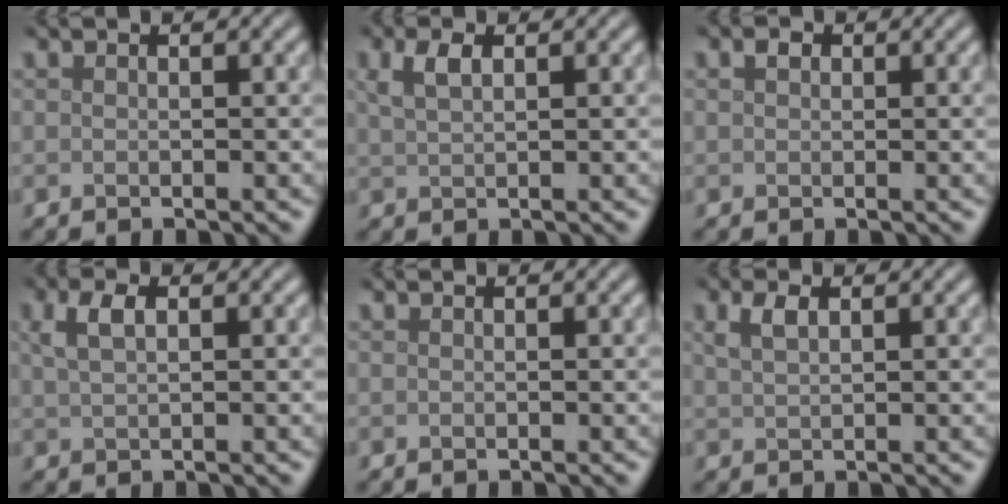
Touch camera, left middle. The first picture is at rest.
{"total": 2.3, "force": [1.1, 0.9, 1.7], "torque": [-0.039, 0.005, 0.023]}
{"total": 0.9, "force": [0.4, 0.7, 0.5], "torque": [-0.011, 0.001, 0.005]}
{"total": 2.5, "force": [1.1, 1.1, 2.0], "torque": [-0.044, 0.006, 0.021]}
{"total": 0.0}
{"total": 1.9, "force": [1.0, 0.8, 1.4], "torque": [-0.032, 0.005, 0.022]}